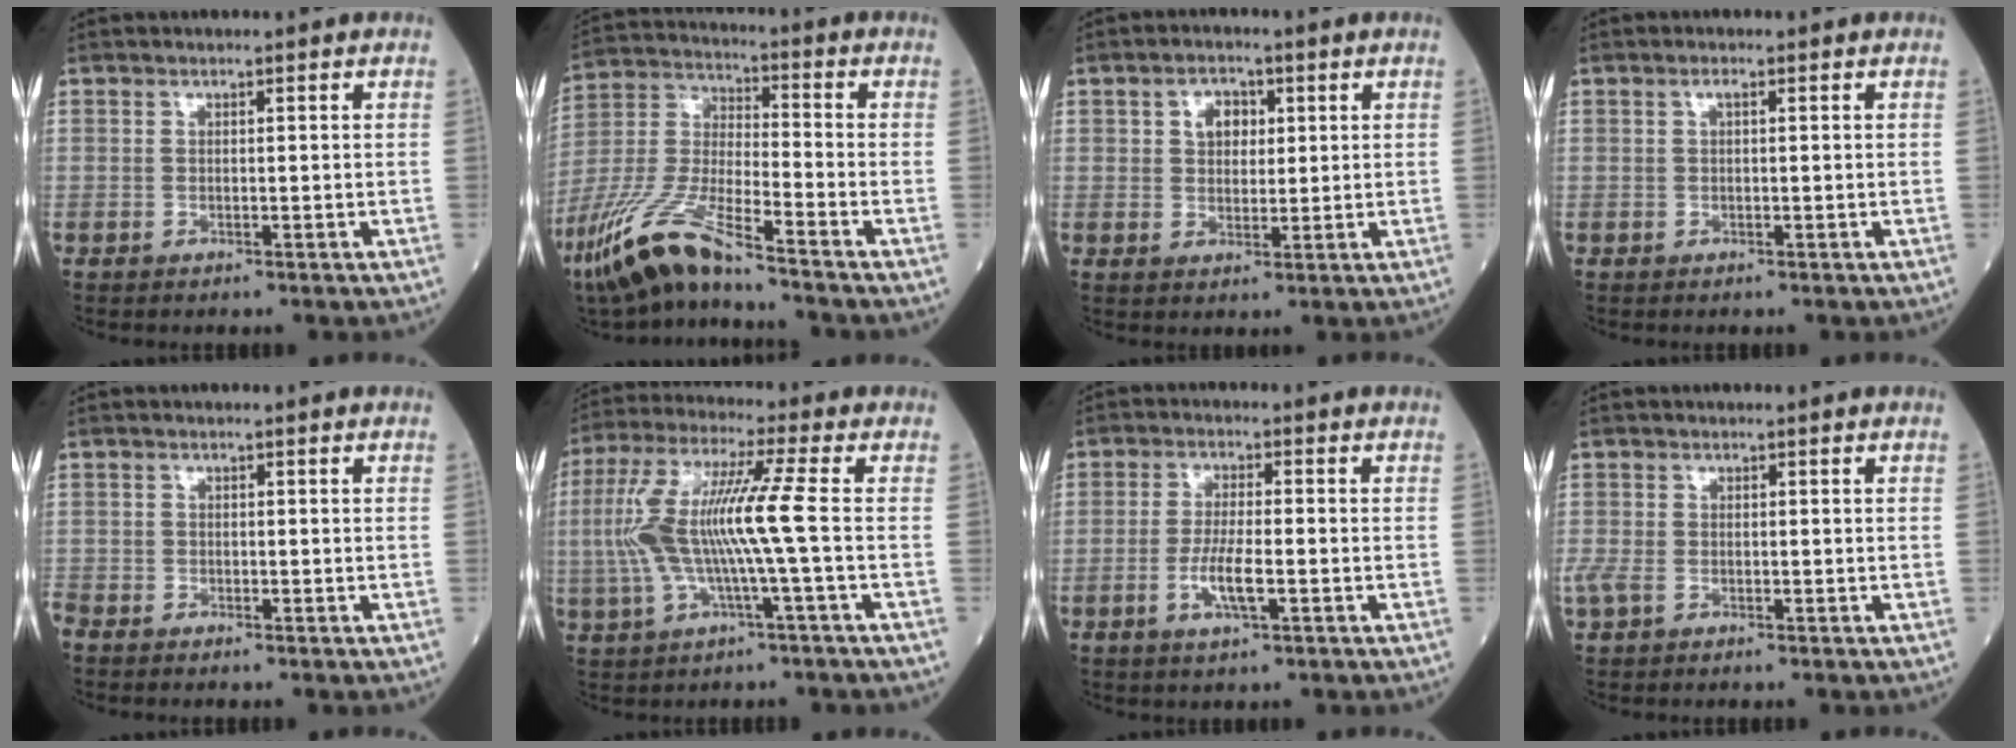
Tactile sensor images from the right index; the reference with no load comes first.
{"total": 13.2, "force": [-9.8, 1.1, 8.9], "torque": [-0.199, -0.027, -0.191]}
{"total": 4.8, "force": [1.5, 3.3, 3.1], "torque": [-0.052, 0.011, 0.027]}
{"total": 0.8, "force": [0.2, 0.2, 0.7], "torque": [-0.014, 0.002, 0.003]}
{"total": 1.9, "force": [-1.8, 0.6, 0.4], "torque": [-0.011, -0.003, -0.034]}
{"total": 11.9, "force": [-0.8, -0.2, 11.9], "torque": [-0.256, 0.021, -0.020]}
{"total": 5.3, "force": [-1.7, 0.9, 4.9], "torque": [-0.095, -0.004, -0.032]}
{"total": 3.6, "force": [-1.5, 2.2, 2.5], "torque": [-0.073, -0.003, -0.027]}